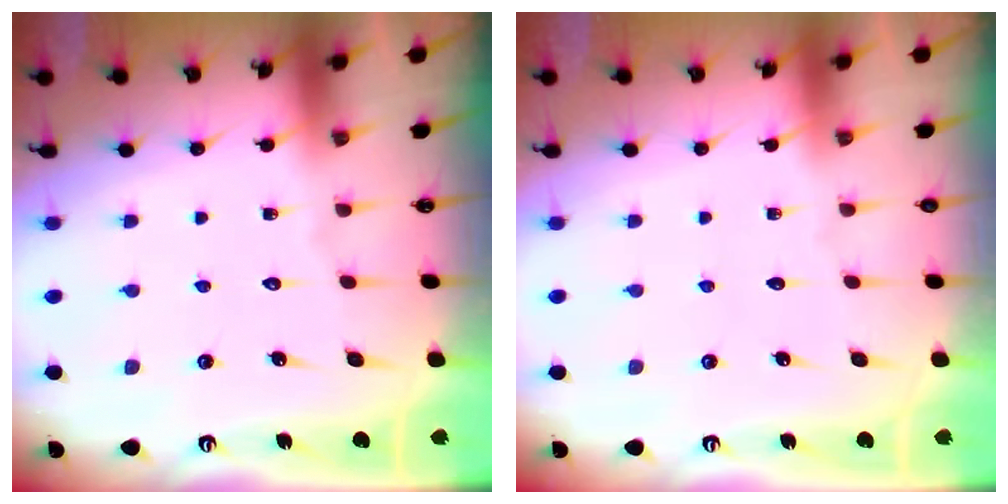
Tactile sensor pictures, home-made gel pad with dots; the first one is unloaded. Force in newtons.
{"total": 0.0}